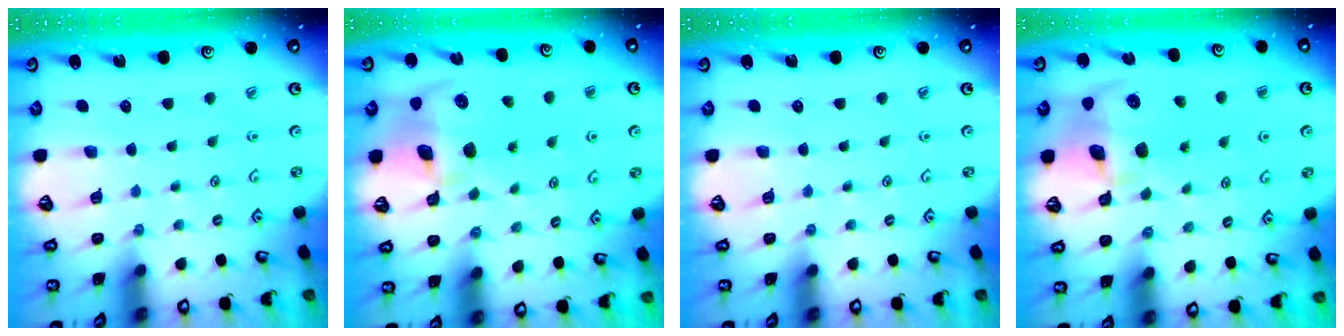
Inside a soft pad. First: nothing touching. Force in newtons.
{"total": 14.0, "press": 13.8, "slide": 2.4}
{"total": 0.0}
{"total": 14.0, "press": 13.8, "slide": 2.4}